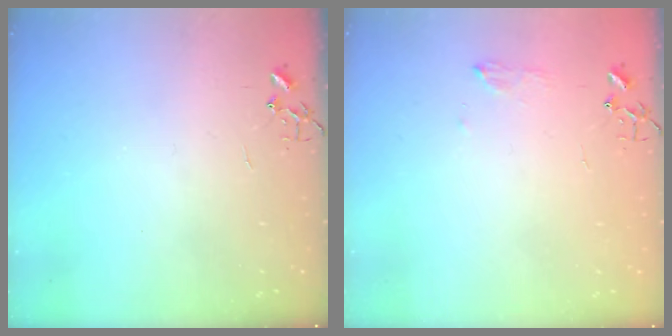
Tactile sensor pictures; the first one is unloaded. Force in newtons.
{"total": 7.4, "press": 7.3, "slide": 1.0}